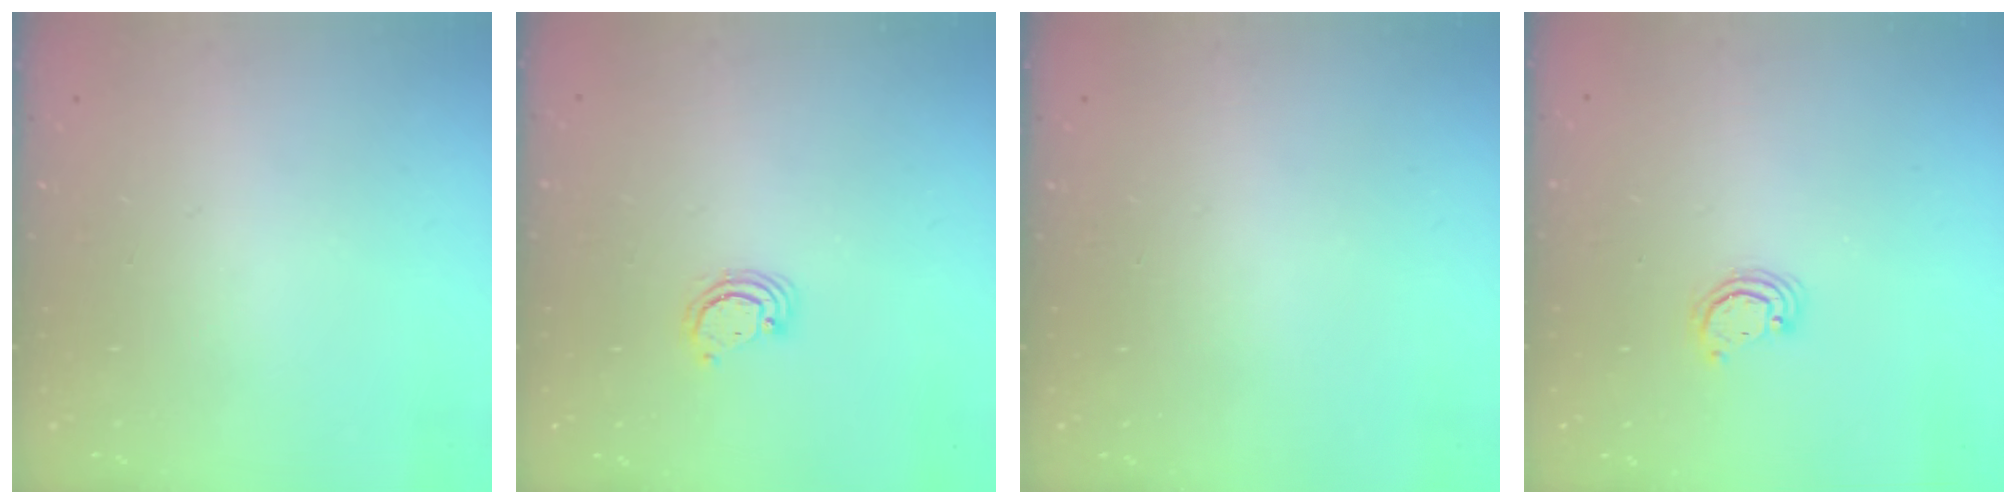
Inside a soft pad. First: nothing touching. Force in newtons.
{"total": 2.9, "press": 2.9, "slide": 0.3}
{"total": 0.0}
{"total": 3.0, "press": 2.9, "slide": 0.3}